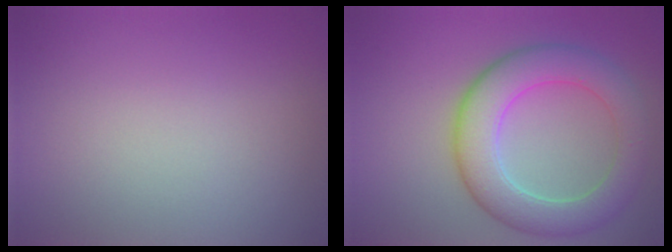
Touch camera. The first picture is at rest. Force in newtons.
{"total": 6.8, "press": 6.8, "slide": 0.4}